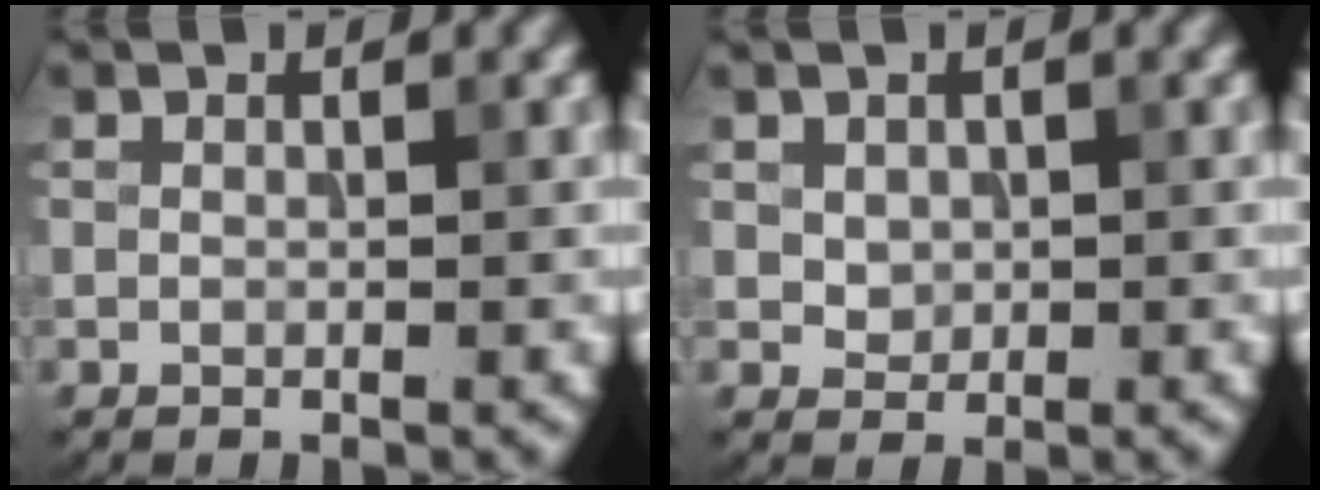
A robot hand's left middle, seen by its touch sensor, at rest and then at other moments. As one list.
[{"total": 1.2, "force": [0.3, 1.1, 0.5], "torque": [-0.009, -0.004, 0.011]}]